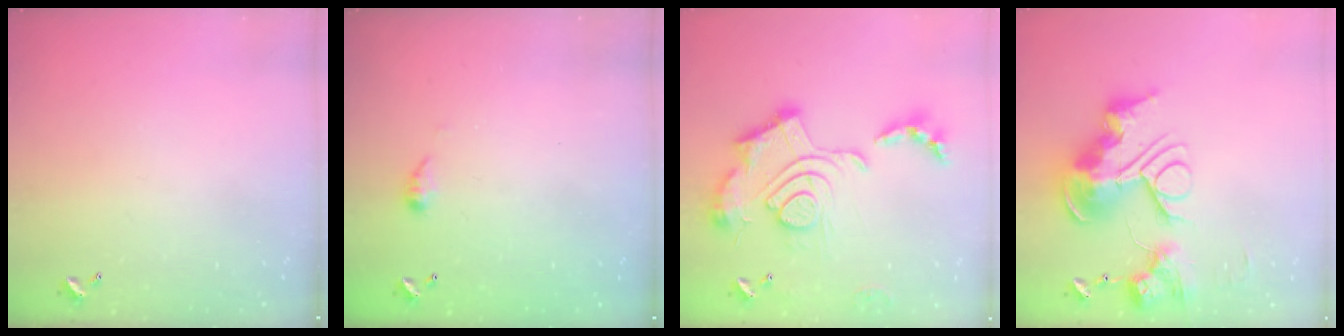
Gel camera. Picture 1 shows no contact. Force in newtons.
{"total": 3.5, "press": 3.4, "slide": 0.6}
{"total": 2.5, "press": 1.9, "slide": 1.7}
{"total": 0.9, "press": 0.9, "slide": 0.0}